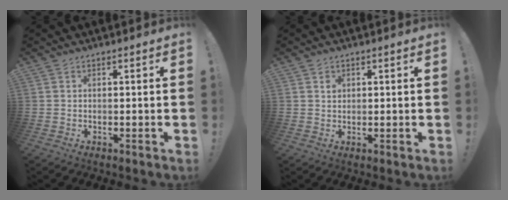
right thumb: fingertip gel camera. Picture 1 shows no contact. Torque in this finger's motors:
{"motor_torque": [-0.13, 0.09, -0.19, -0.10, 0.03]}